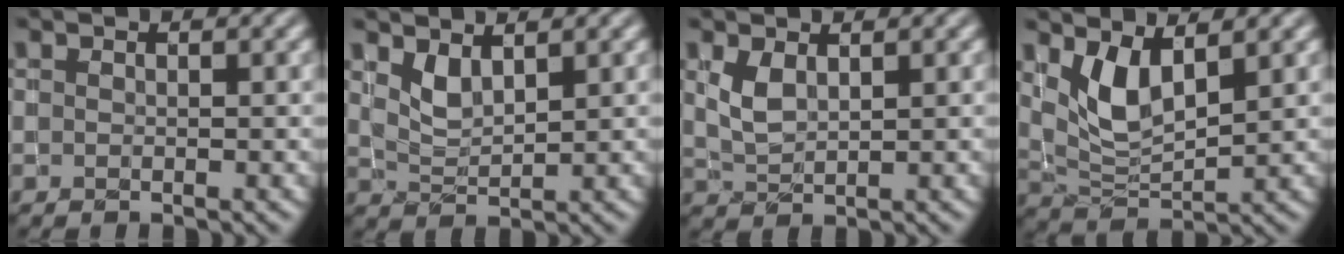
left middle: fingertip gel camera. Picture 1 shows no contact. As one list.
[{"total": 1.8, "force": [1.1, 0.7, 1.2], "torque": [-0.028, -0.011, 0.029]}, {"total": 2.1, "force": [0.8, 1.1, 1.6], "torque": [-0.043, -0.001, 0.022]}, {"total": 4.4, "force": [1.9, 1.8, 3.5], "torque": [-0.081, -0.011, 0.042]}]